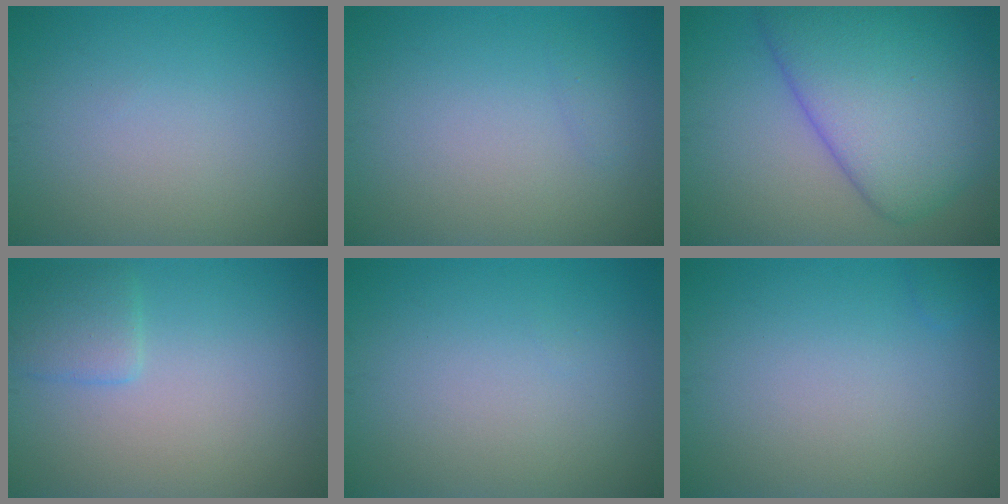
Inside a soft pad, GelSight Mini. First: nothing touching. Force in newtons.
{"total": 0.5, "press": 0.5, "slide": 0.0}
{"total": 10.2, "press": 10.2, "slide": 0.4}
{"total": 1.9, "press": 1.9, "slide": 0.1}
{"total": 0.0}
{"total": 0.9, "press": 0.9, "slide": 0.2}